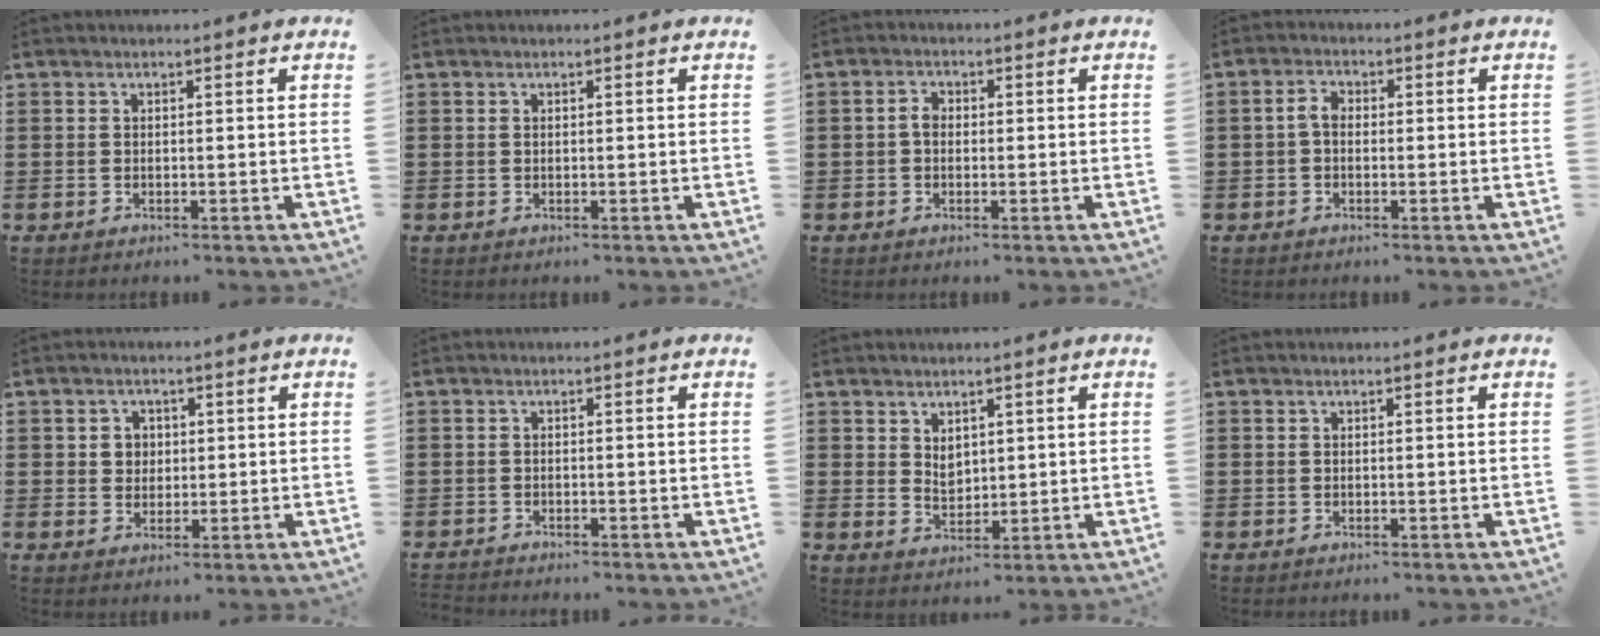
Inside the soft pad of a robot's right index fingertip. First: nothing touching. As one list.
[{"total": 0.0}, {"total": 2.1, "force": [-0.1, 1.4, 1.5], "torque": [-0.030, 0.006, -0.004]}, {"total": 2.7, "force": [-0.3, 1.7, 2.1], "torque": [-0.049, 0.004, -0.009]}, {"total": 2.7, "force": [0.4, 2.5, 0.8], "torque": [-0.027, 0.011, 0.004]}, {"total": 0.8, "force": [-0.8, 0.0, 0.0], "torque": [-0.003, -0.001, -0.017]}, {"total": 2.7, "force": [1.5, 2.0, 1.0], "torque": [-0.018, 0.005, 0.027]}, {"total": 0.0}]